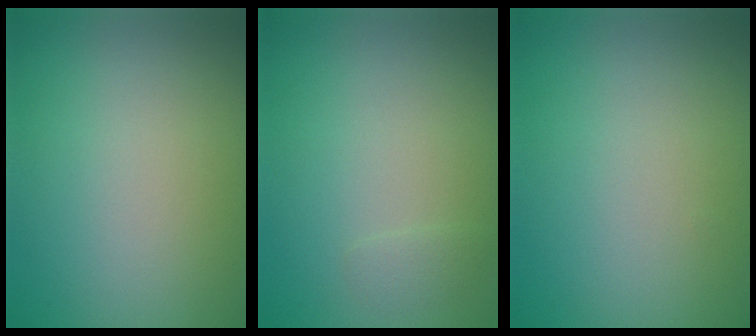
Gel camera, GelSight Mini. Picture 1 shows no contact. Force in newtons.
{"total": 0.8, "press": 0.8, "slide": 0.1}
{"total": 0.0}